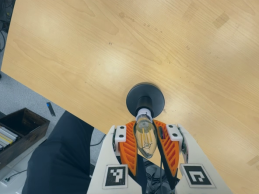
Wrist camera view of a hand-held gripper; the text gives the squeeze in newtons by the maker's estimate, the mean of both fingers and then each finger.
{"total": 21.8, "left": 20.4, "right": 23.1}